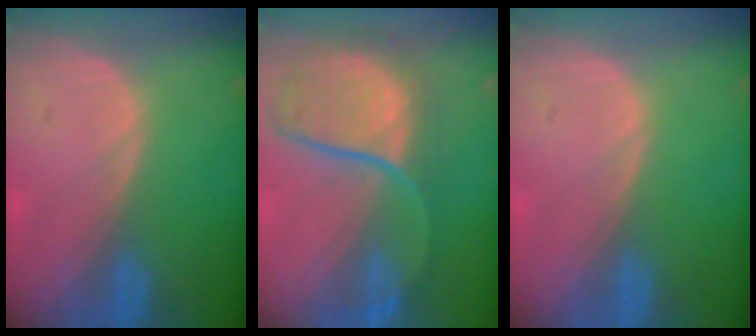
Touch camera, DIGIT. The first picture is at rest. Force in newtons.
{"total": 10.5, "press": 9.6, "slide": 4.1}
{"total": 0.0}